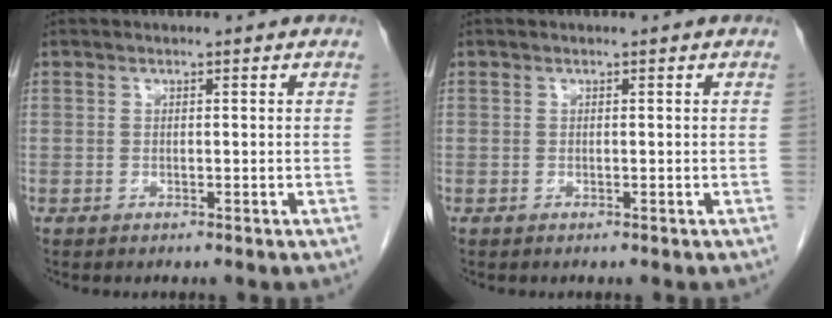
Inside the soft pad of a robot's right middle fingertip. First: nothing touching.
{"total": 0.0}